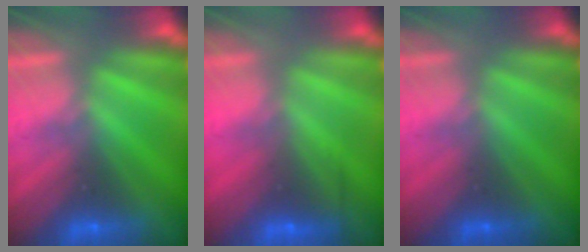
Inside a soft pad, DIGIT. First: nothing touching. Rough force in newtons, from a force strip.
{"total": 2.4}
{"total": 2.4}